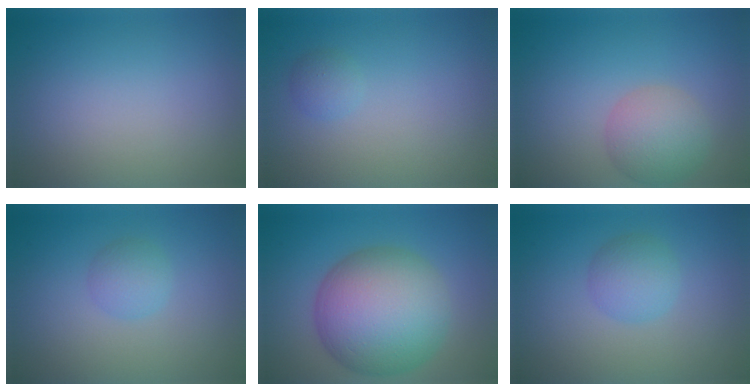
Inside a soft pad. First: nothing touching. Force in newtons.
{"total": 1.1, "press": 1.1, "slide": 0.1}
{"total": 4.4, "press": 4.4, "slide": 0.3}
{"total": 1.9, "press": 1.9, "slide": 0.1}
{"total": 12.2, "press": 12.2, "slide": 0.4}
{"total": 2.7, "press": 2.7, "slide": 0.0}